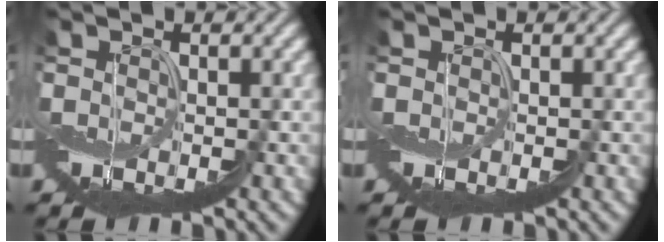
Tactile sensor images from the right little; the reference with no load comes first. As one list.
[{"total": 0.0}]